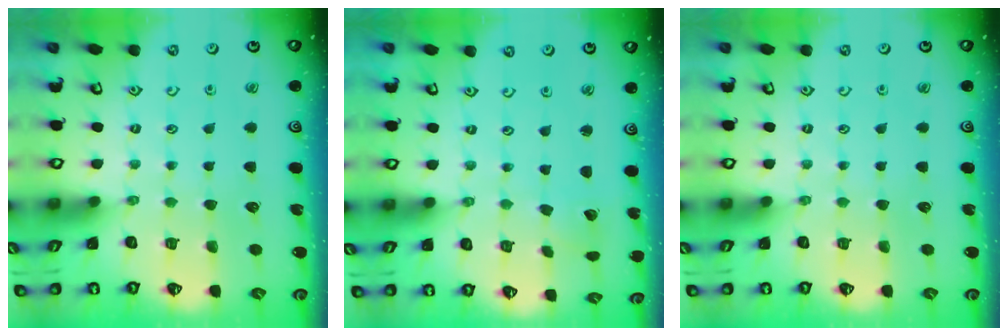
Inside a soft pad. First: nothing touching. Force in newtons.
{"total": 2.0, "press": 2.0, "slide": 0.1}
{"total": 0.0}